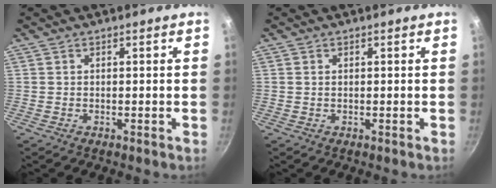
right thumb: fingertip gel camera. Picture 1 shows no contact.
{"total": 0.5, "force": [0.2, 0.3, 0.3], "torque": [-0.007, 0.001, 0.003]}